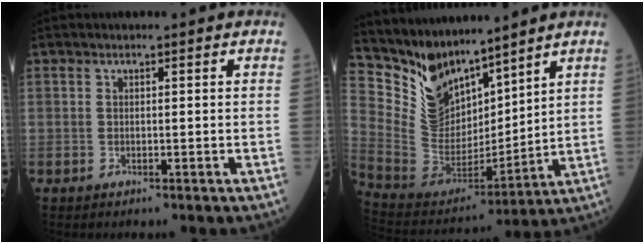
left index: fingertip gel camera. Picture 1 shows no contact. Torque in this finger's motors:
{"motor_torque": [0.13, -0.17, -0.57, -0.21]}